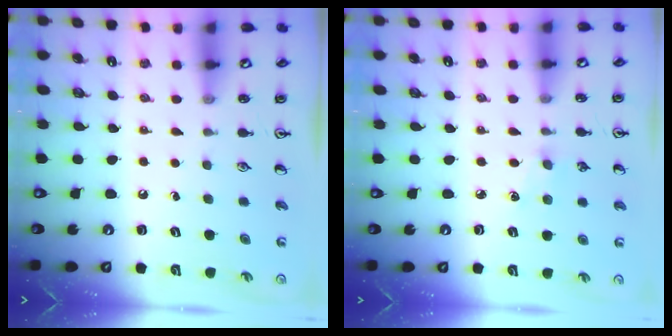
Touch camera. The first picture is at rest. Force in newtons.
{"total": 3.3, "press": 3.3, "slide": 0.4}